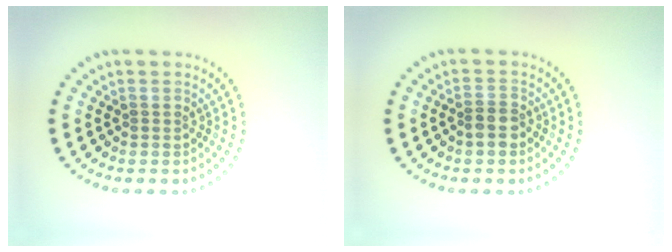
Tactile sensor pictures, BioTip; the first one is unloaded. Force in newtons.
{"total": 2.0, "press": 1.7, "slide": 1.0}